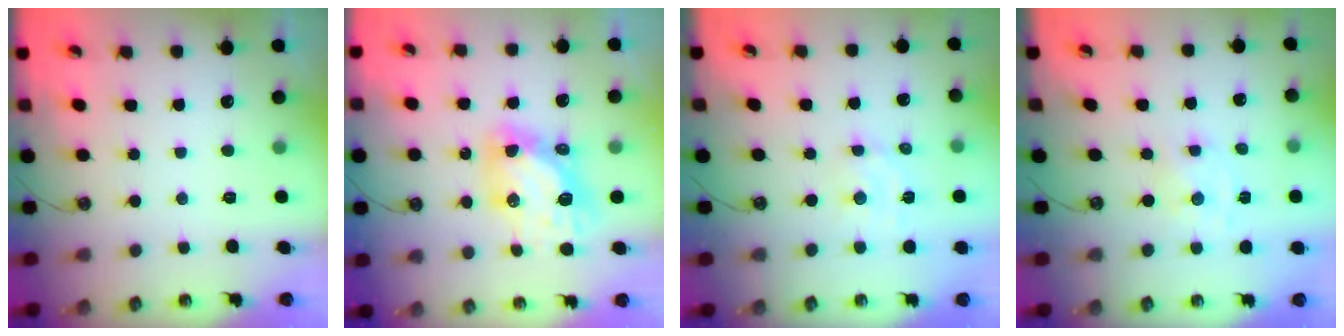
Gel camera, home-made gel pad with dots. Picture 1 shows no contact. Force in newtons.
{"total": 12.2, "press": 12.1, "slide": 1.3}
{"total": 4.1, "press": 4.1, "slide": 0.2}
{"total": 0.8, "press": 0.8, "slide": 0.1}